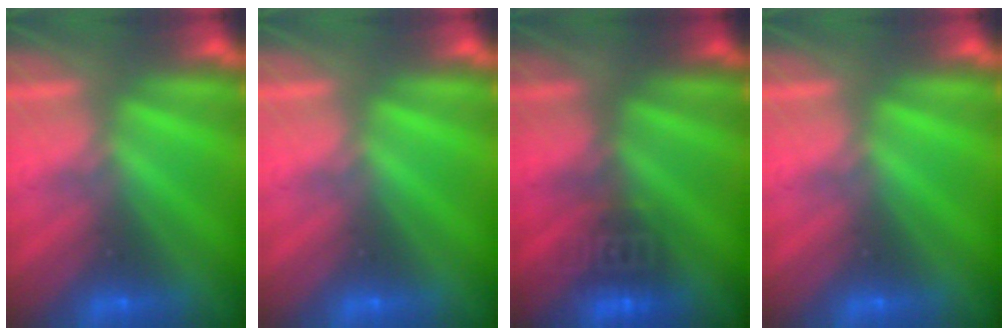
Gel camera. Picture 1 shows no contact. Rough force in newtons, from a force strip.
{"total": 0.0}
{"total": 3.3}
{"total": 0.0}